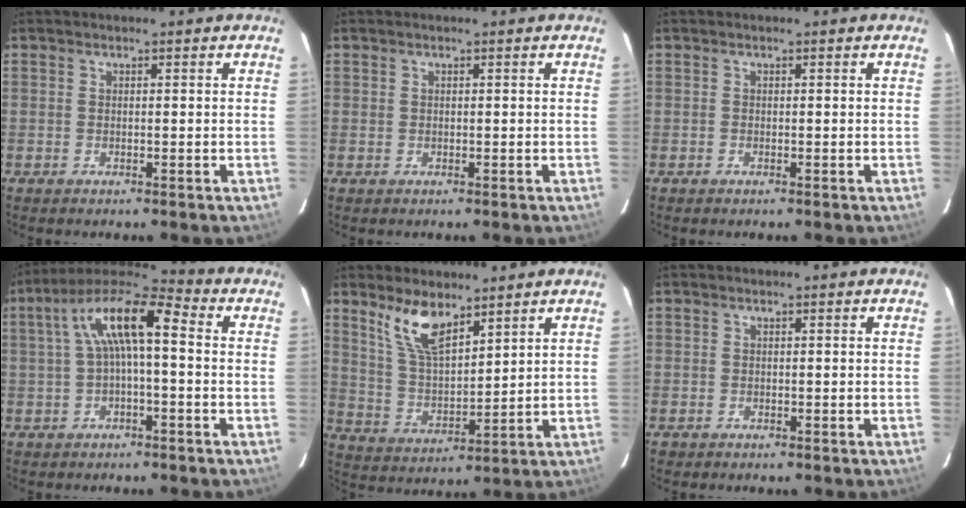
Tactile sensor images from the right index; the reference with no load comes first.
{"total": 0.0}
{"total": 0.0}
{"total": 11.7, "force": [1.3, 3.4, 11.1], "torque": [-0.209, 0.030, 0.020]}
{"total": 9.4, "force": [6.5, 3.4, 5.9], "torque": [-0.114, 0.002, 0.136]}
{"total": 0.7, "force": [-0.3, 0.6, -0.1], "torque": [0.002, 0.003, -0.003]}